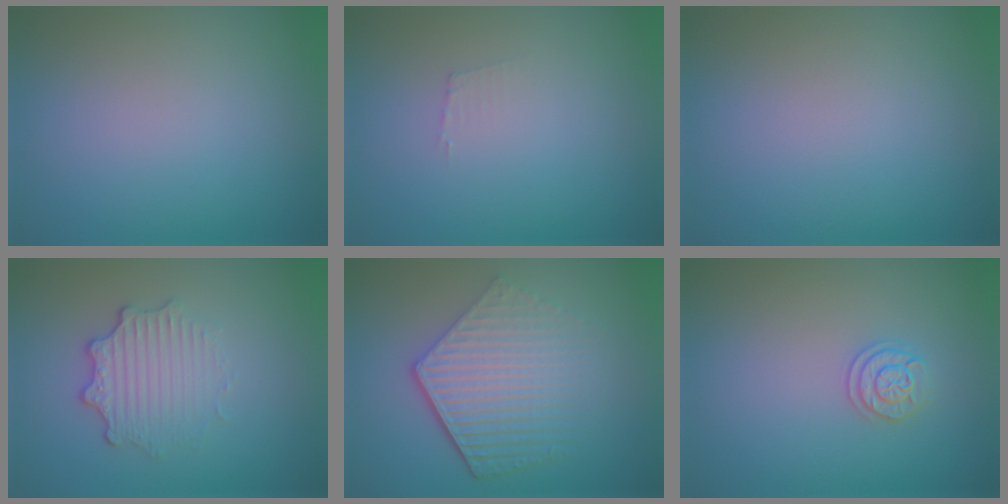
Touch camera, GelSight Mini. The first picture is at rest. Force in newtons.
{"total": 0.7, "press": 0.7, "slide": 0.1}
{"total": 0.0}
{"total": 3.4, "press": 2.7, "slide": 2.0}
{"total": 6.2, "press": 4.5, "slide": 4.3}
{"total": 1.9, "press": 1.8, "slide": 0.5}